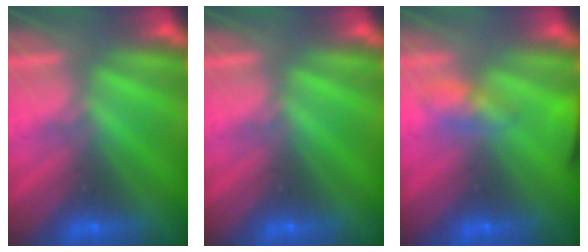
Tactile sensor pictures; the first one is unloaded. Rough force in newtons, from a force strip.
{"total": 0.0}
{"total": 4.9}